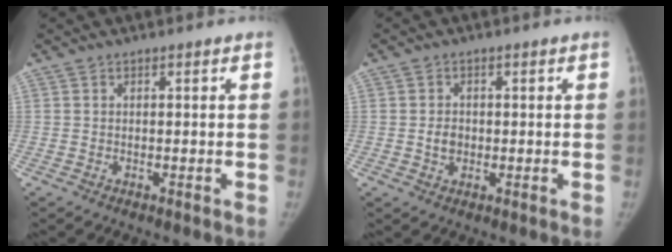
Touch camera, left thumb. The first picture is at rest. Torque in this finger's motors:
{"motor_torque": [0.05, 0.02, 0.17, -0.26, 0.00]}